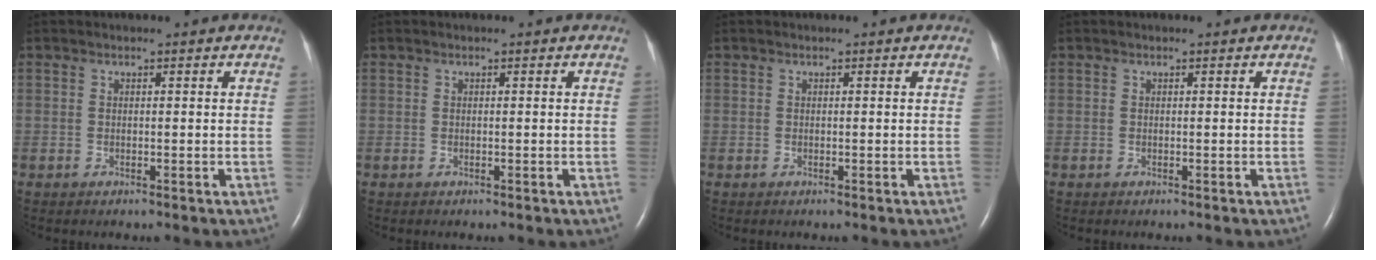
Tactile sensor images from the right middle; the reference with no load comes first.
{"total": 0.0}
{"total": 0.0}
{"total": 0.0}